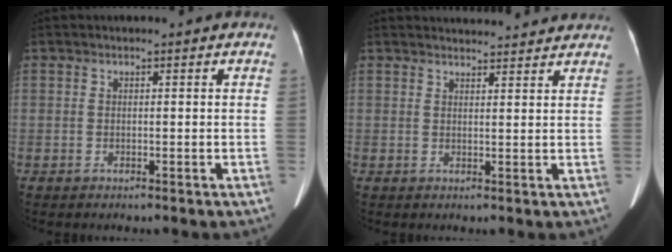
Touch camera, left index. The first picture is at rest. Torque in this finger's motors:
{"motor_torque": [-0.14, -0.15, -0.33, -0.07]}